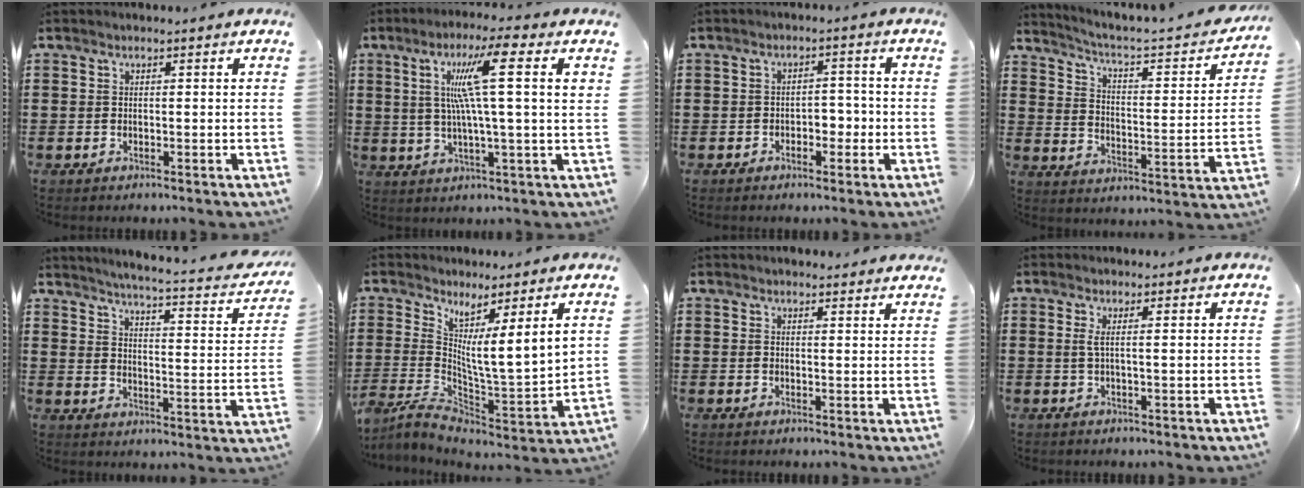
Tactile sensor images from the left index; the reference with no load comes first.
{"total": 11.1, "force": [3.6, 0.0, 10.6], "torque": [-0.199, 0.006, 0.050]}
{"total": 3.1, "force": [-1.7, 1.9, 1.9], "torque": [-0.037, 0.006, -0.036]}
{"total": 3.0, "force": [2.1, 0.2, 2.1], "torque": [-0.057, -0.031, 0.023]}
{"total": 3.6, "force": [3.1, -0.7, 1.7], "torque": [-0.052, -0.035, 0.042]}
{"total": 6.0, "force": [3.2, -0.1, 5.1], "torque": [-0.104, -0.038, 0.049]}
{"total": 1.9, "force": [1.9, 0.2, 0.2], "torque": [-0.008, 0.001, 0.038]}
{"total": 1.7, "force": [0.4, -0.2, 1.6], "torque": [-0.034, -0.005, 0.007]}